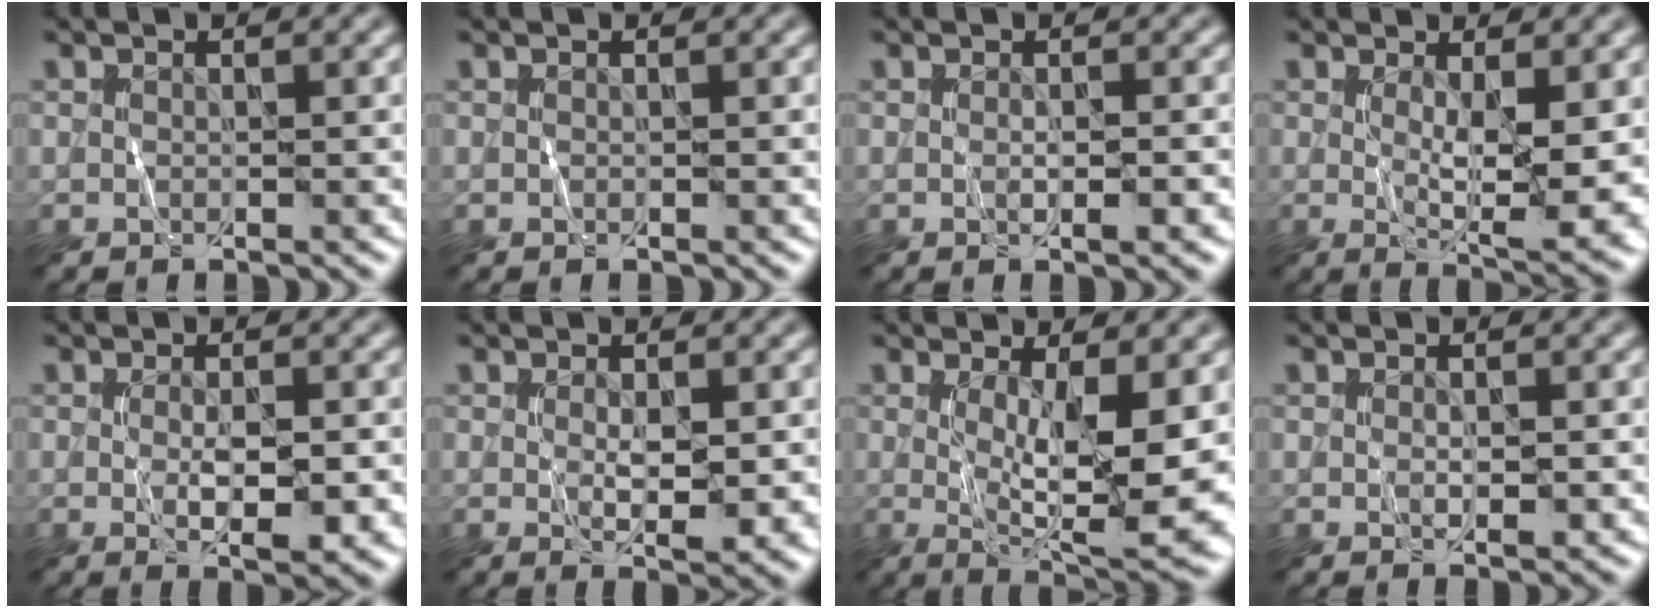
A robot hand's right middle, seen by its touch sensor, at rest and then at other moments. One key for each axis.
{"total": 0.0}
{"total": 1.7, "fx": -0.2, "fy": 0.3, "fz": 1.7, "tx": -0.025, "ty": -0.005, "tz": -0.003}
{"total": 6.2, "fx": 0.2, "fy": 1.5, "fz": 6.0, "tx": -0.101, "ty": -0.018, "tz": 0.010}
{"total": 3.8, "fx": -0.5, "fy": 1.0, "fz": 3.6, "tx": -0.062, "ty": -0.012, "tz": -0.003}
{"total": 3.0, "fx": 0.1, "fy": 0.9, "fz": 2.9, "tx": -0.051, "ty": -0.008, "tz": 0.008}
{"total": 9.6, "fx": -0.2, "fy": 2.6, "fz": 9.2, "tx": -0.150, "ty": -0.016, "tz": 0.002}
{"total": 1.3, "fx": 0.0, "fy": 0.6, "fz": 1.2, "tx": -0.018, "ty": -0.004, "tz": 0.001}